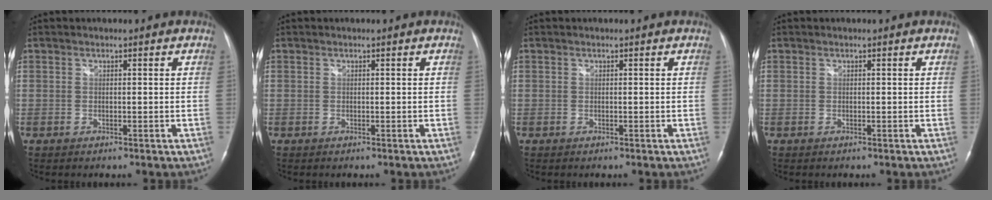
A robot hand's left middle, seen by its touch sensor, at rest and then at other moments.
{"total": 0.0}
{"total": 0.0}
{"total": 0.0}